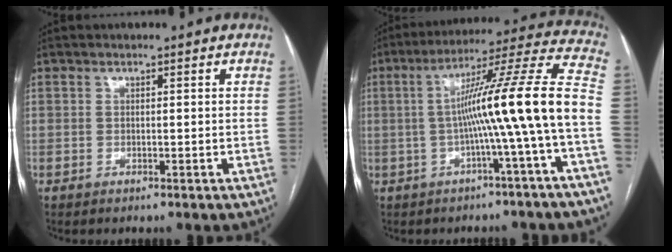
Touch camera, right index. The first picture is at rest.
{"total": 15.4, "force": [-2.5, -2.2, 15.0], "torque": [-0.219, 0.025, -0.047]}